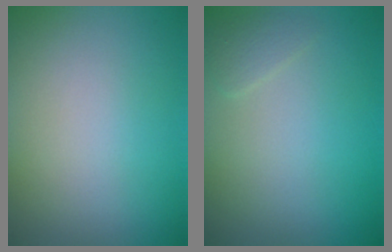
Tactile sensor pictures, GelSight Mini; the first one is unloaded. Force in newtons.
{"total": 0.9, "press": 0.9, "slide": 0.0}